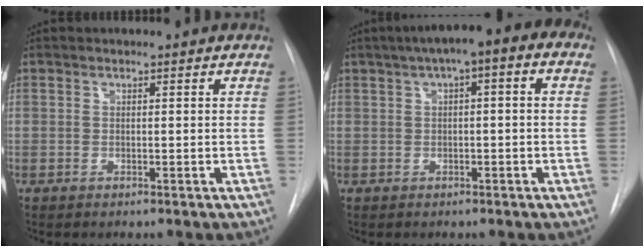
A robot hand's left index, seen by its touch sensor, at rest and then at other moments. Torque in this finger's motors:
{"motor_torque": [0.62, -0.66, 0.05, 0.04]}